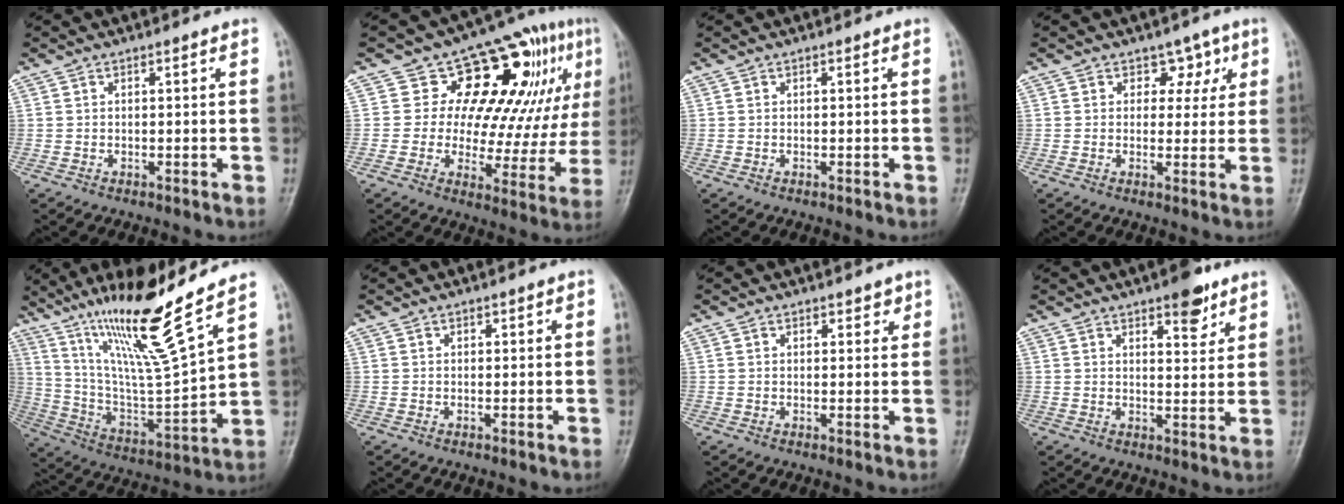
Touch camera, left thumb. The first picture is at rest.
{"total": 19.5, "force": [7.4, 10.6, 14.6], "torque": [-0.127, -0.013, 0.098]}
{"total": 0.0}
{"total": 4.4, "force": [2.1, 3.4, 1.9], "torque": [0.014, -0.007, 0.025]}
{"total": 19.7, "force": [13.4, 0.6, 14.4], "torque": [-0.233, -0.071, 0.249]}
{"total": 0.6, "force": [0.3, 0.4, 0.3], "torque": [0.003, 0.000, 0.004]}
{"total": 1.9, "force": [1.3, 1.2, 0.7], "torque": [0.009, -0.006, 0.014]}
{"total": 6.3, "force": [4.1, 2.4, 4.1], "torque": [-0.037, -0.023, 0.054]}